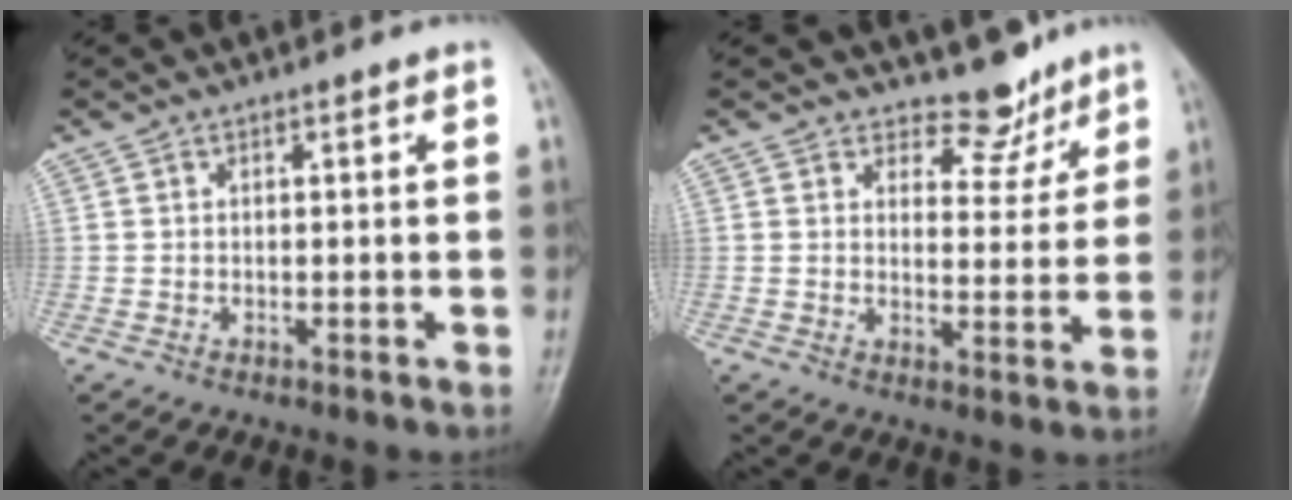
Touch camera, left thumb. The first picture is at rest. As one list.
[{"total": 5.6, "force": [4.9, 2.7, 0.4], "torque": [0.021, -0.044, 0.073]}]